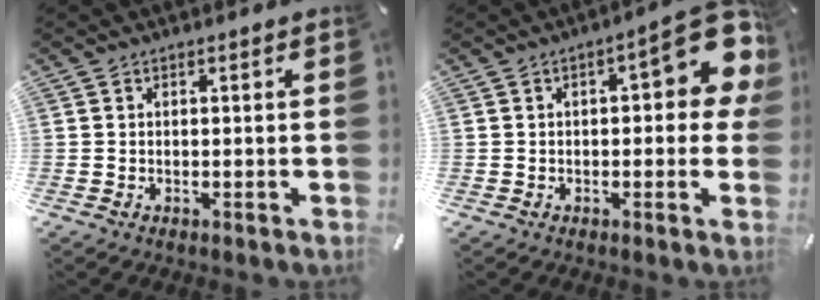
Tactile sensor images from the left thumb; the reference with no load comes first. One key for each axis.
{"total": 14.2, "fx": 4.2, "fy": 5.8, "fz": 12.3, "tx": -0.144, "ty": -0.031, "tz": 0.066}